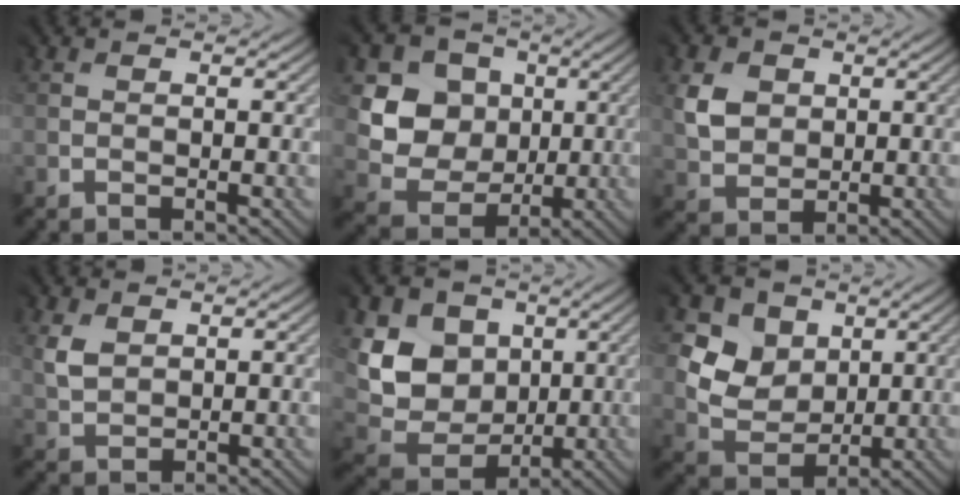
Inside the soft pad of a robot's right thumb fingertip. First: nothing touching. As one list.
[{"total": 7.4, "force": [1.9, 6.8, 2.1], "torque": [-0.059, -0.012, 0.023]}, {"total": 3.8, "force": [1.4, 3.4, 0.9], "torque": [-0.045, -0.001, 0.024]}, {"total": 2.3, "force": [1.5, 1.8, 0.5], "torque": [-0.030, 0.000, 0.030]}, {"total": 9.5, "force": [2.9, 7.9, 4.3], "torque": [-0.133, -0.006, 0.049]}, {"total": 6.4, "force": [3.0, 5.4, 1.8], "torque": [-0.068, -0.008, 0.044]}]